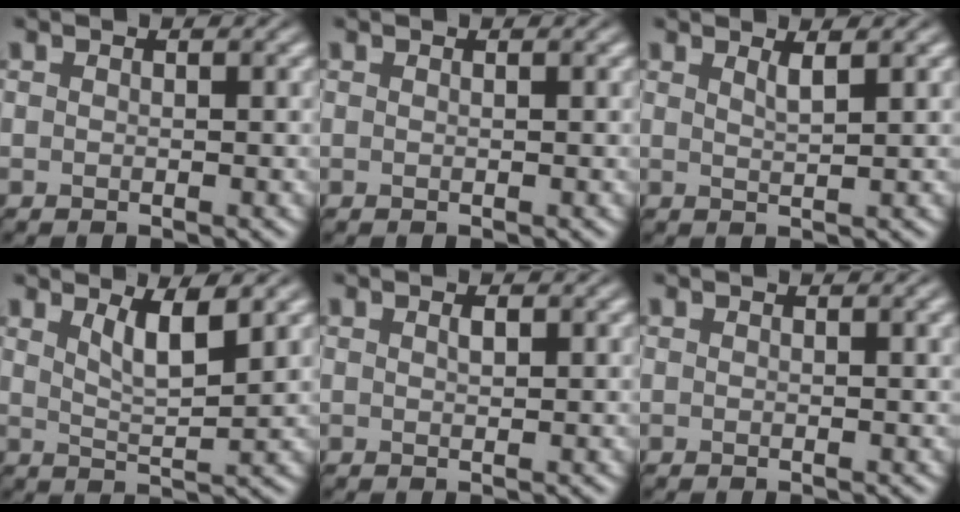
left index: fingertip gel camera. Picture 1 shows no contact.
{"total": 0.0}
{"total": 1.5, "force": [0.9, 0.4, 1.1], "torque": [-0.010, 0.001, 0.012]}
{"total": 3.4, "force": [2.0, 0.8, 2.7], "torque": [-0.044, -0.006, 0.038]}
{"total": 0.8, "force": [0.4, 0.3, 0.6], "torque": [-0.012, 0.000, 0.007]}
{"total": 0.8, "force": [0.3, 0.1, 0.7], "torque": [-0.009, 0.004, 0.005]}